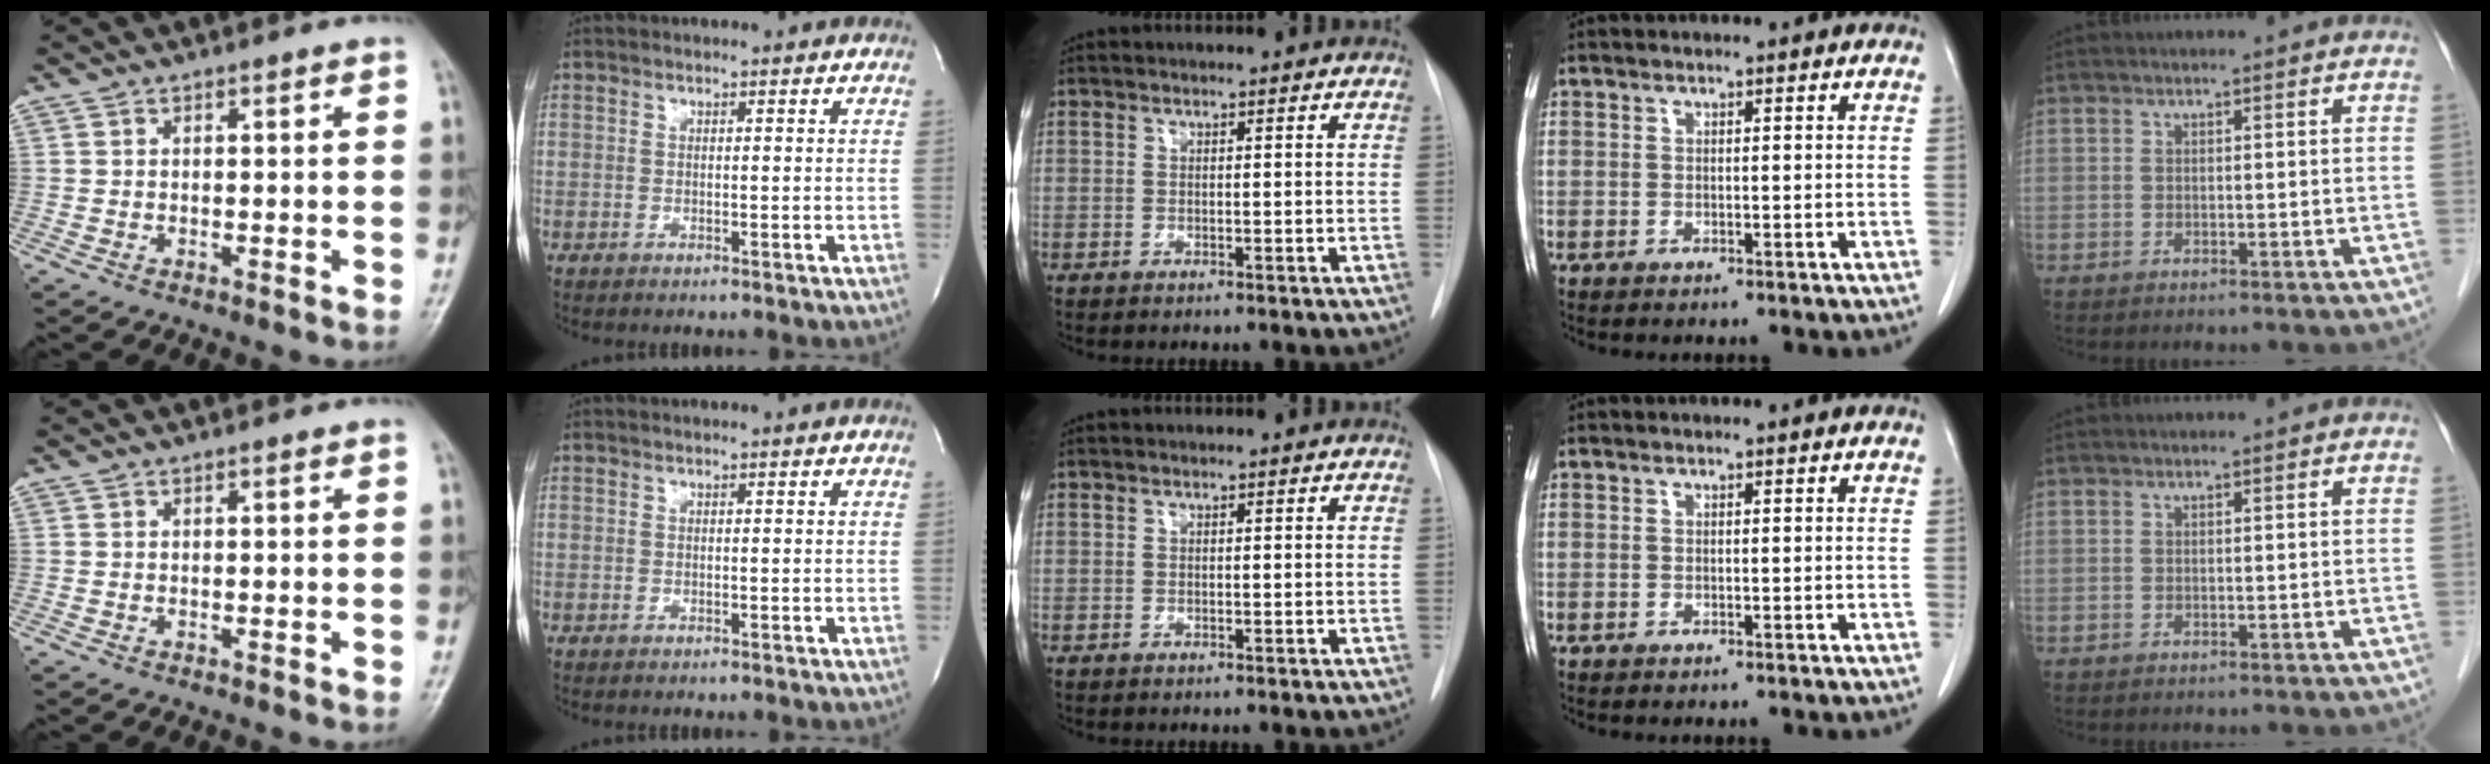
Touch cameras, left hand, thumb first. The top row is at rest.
{}